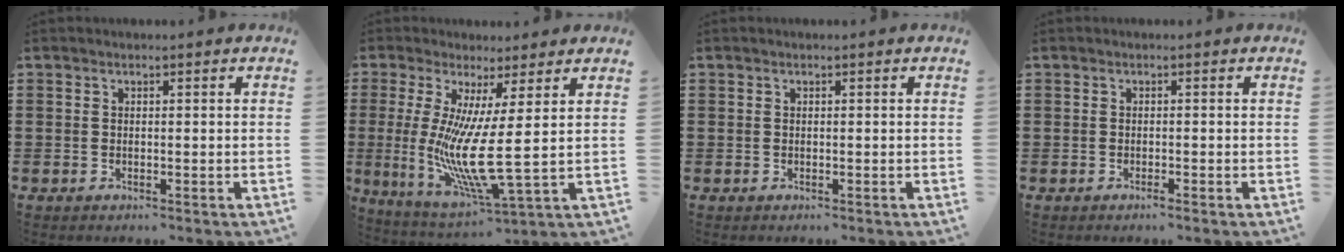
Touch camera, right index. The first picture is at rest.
{"total": 10.3, "force": [1.1, 0.4, 10.2], "torque": [-0.194, -0.036, 0.016]}
{"total": 0.0}
{"total": 0.5, "force": [-0.5, 0.0, 0.2], "torque": [-0.005, -0.001, -0.010]}